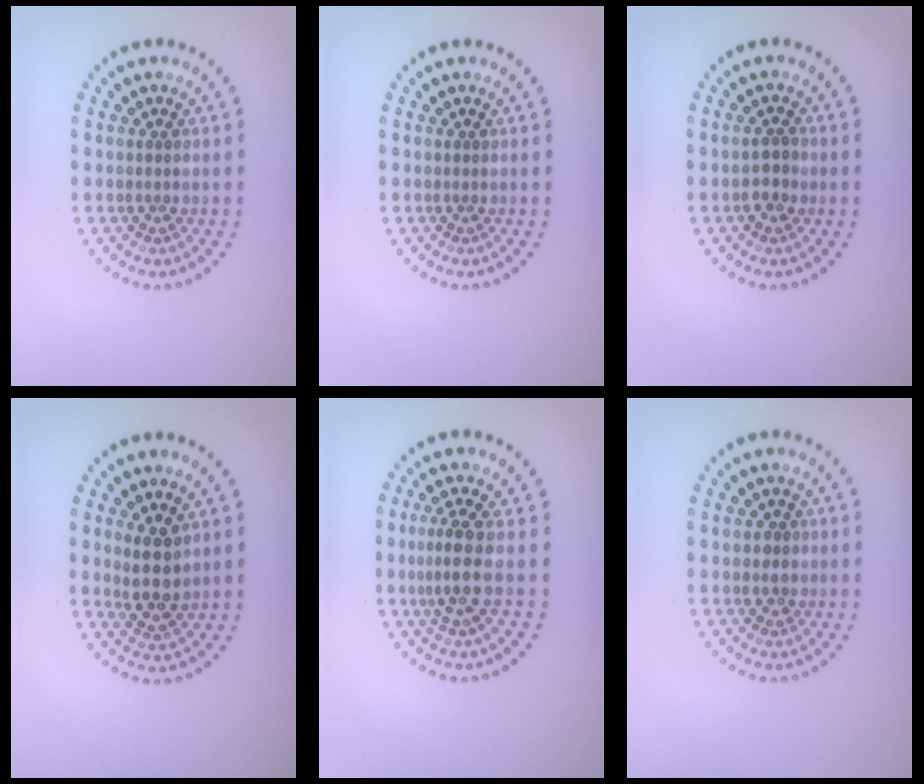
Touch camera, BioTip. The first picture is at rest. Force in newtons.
{"total": 0.0}
{"total": 1.9, "press": 1.8, "slide": 0.6}
{"total": 2.9, "press": 2.5, "slide": 1.5}
{"total": 2.8, "press": 2.4, "slide": 1.4}
{"total": 1.1, "press": 0.8, "slide": 0.8}